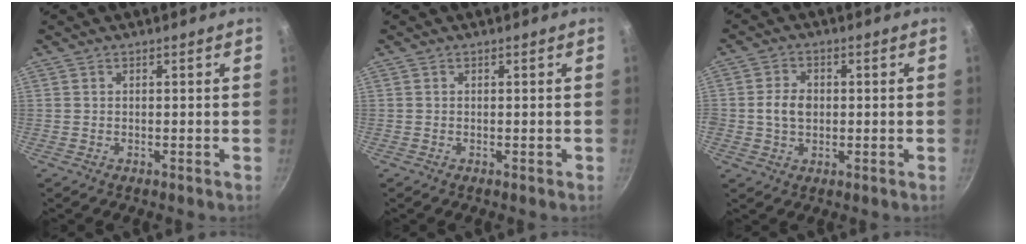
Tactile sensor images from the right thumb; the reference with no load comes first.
{"total": 0.0}
{"total": 5.1, "force": [0.0, 3.8, 3.3], "torque": [-0.047, 0.007, -0.004]}